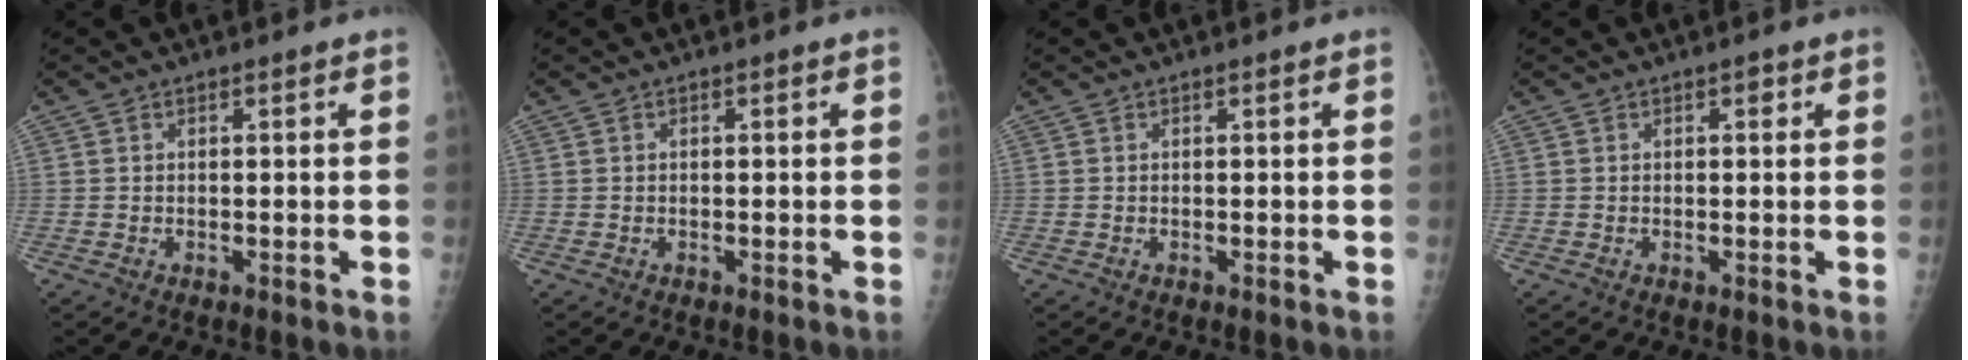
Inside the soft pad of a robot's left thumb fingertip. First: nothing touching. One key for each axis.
{"total": 0.0}
{"total": 0.0}
{"total": 0.9, "fx": 0.4, "fy": 0.5, "fz": 0.6, "tx": -0.002, "ty": 0.001, "tz": 0.003}